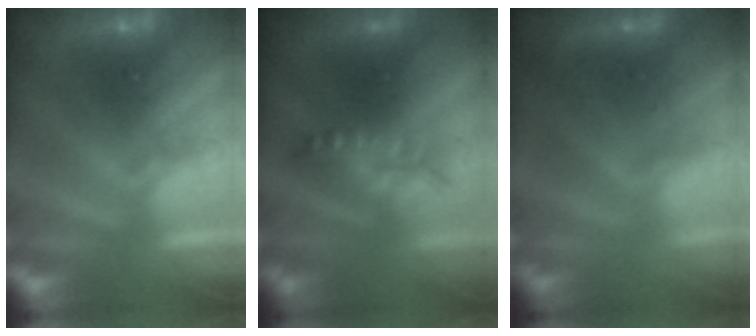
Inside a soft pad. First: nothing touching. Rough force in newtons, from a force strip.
{"total": 5.9}
{"total": 2.5}